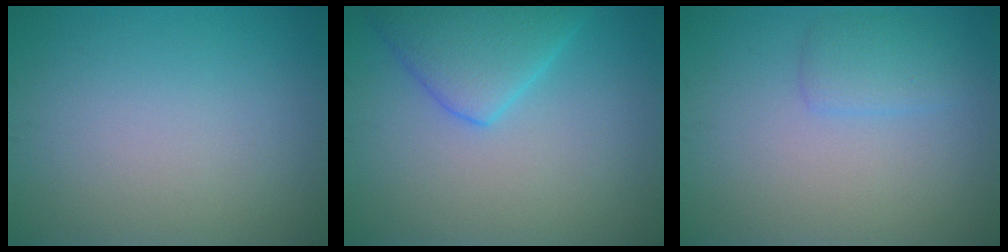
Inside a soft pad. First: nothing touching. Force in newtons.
{"total": 5.0, "press": 5.0, "slide": 0.4}
{"total": 1.9, "press": 1.9, "slide": 0.1}